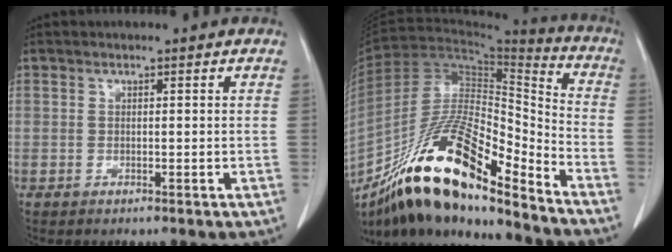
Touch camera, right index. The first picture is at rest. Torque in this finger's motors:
{"motor_torque": [1.00, -1.10, 0.61, 0.21]}